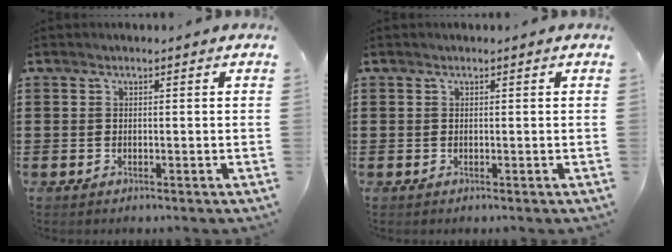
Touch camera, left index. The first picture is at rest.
{"total": 0.0}